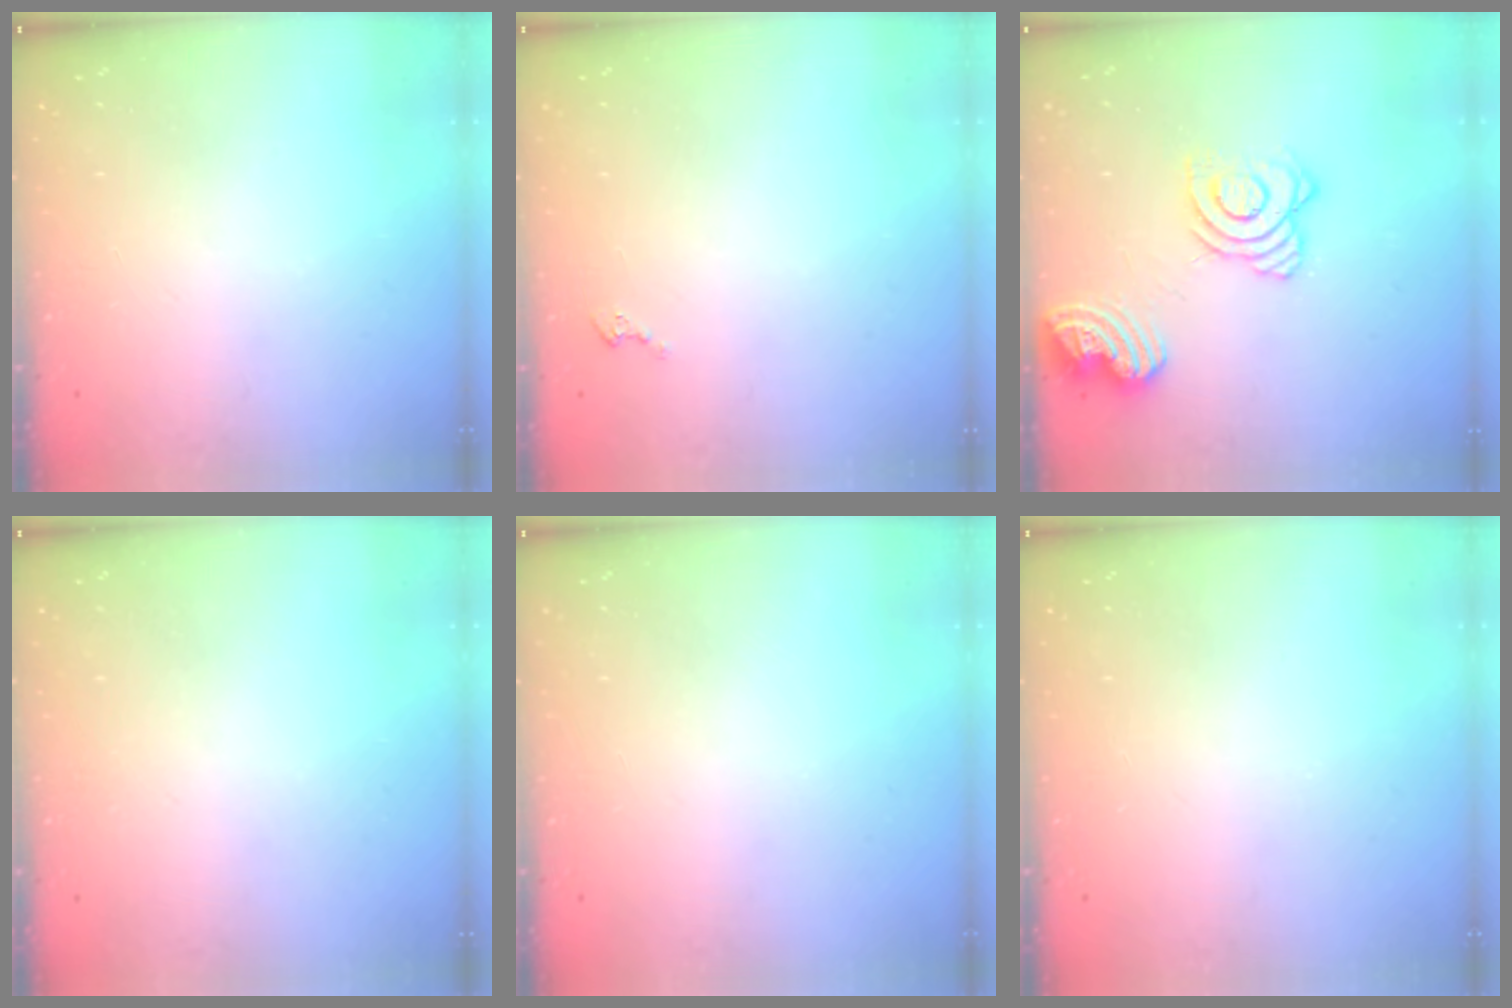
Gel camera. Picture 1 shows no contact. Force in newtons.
{"total": 1.6, "press": 1.6, "slide": 0.2}
{"total": 14.6, "press": 14.5, "slide": 1.8}
{"total": 0.0}
{"total": 0.0}
{"total": 0.0}